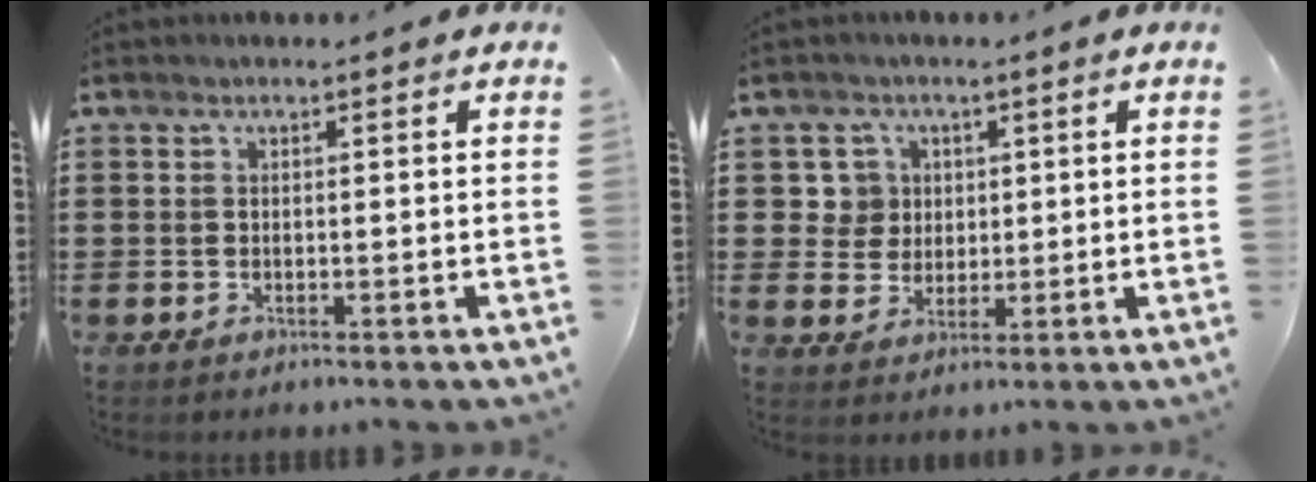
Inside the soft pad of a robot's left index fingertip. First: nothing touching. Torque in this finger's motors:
{"motor_torque": [0.10, 0.07, 0.10, 0.01]}